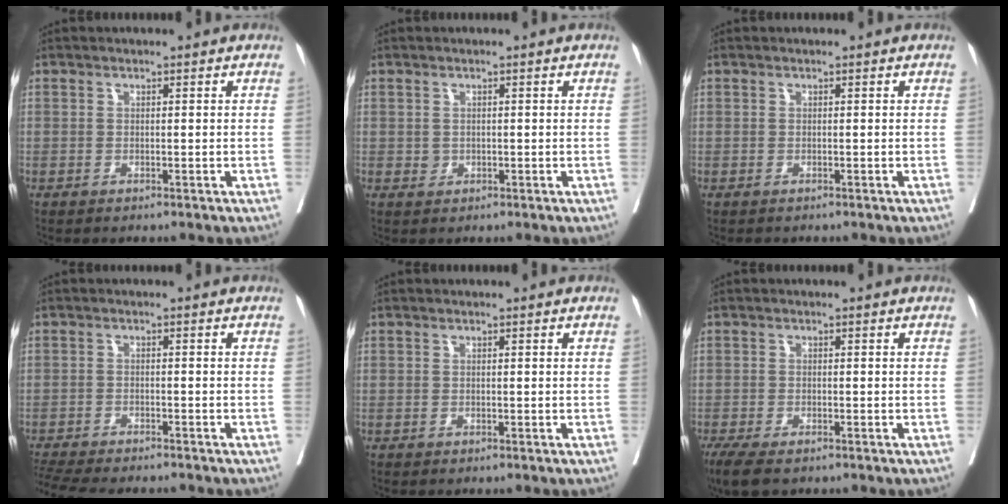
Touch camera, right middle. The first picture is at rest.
{"total": 1.0, "force": [-0.1, 1.0, 0.3], "torque": [-0.005, 0.002, 0.002]}
{"total": 0.7, "force": [-0.6, 0.4, 0.1], "torque": [-0.006, 0.001, -0.011]}
{"total": 12.2, "force": [-11.0, 2.0, 5.0], "torque": [-0.090, -0.015, -0.158]}
{"total": 0.0}
{"total": 5.4, "force": [-4.0, 1.7, 3.2], "torque": [-0.058, -0.015, -0.064]}